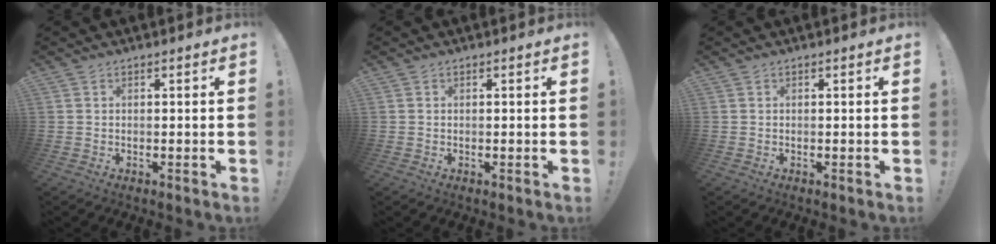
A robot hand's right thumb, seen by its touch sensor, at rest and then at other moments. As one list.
[{"total": 0.0}, {"total": 0.0}]